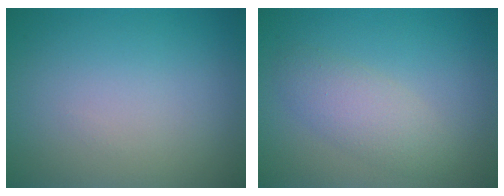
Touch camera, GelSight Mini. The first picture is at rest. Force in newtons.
{"total": 2.8, "press": 2.8, "slide": 0.1}